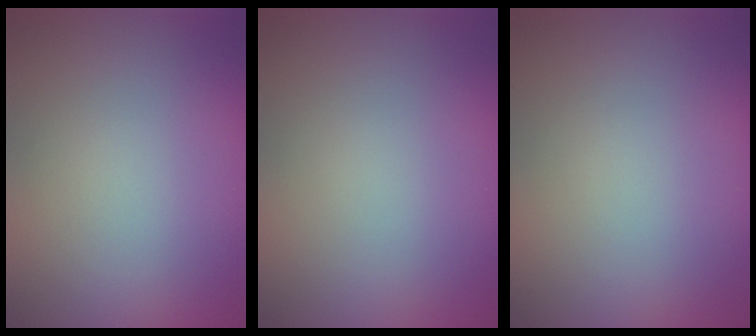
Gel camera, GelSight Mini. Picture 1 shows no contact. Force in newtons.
{"total": 0.0}
{"total": 0.0}